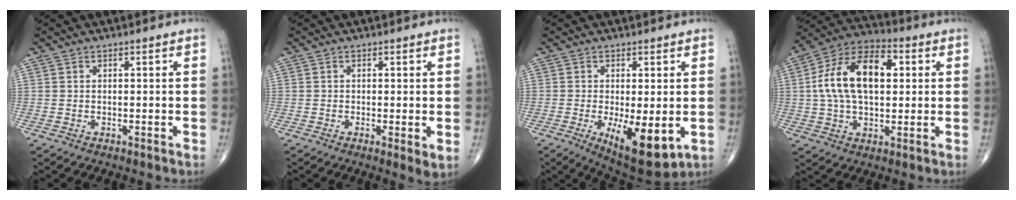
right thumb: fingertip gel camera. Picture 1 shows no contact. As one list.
[{"total": 2.6, "force": [-0.2, 0.6, 2.5], "torque": [-0.045, -0.013, -0.008]}, {"total": 11.1, "force": [-2.7, 4.1, 9.9], "torque": [-0.150, -0.025, -0.027]}, {"total": 17.0, "force": [2.6, 9.7, 13.7], "torque": [-0.237, 0.024, 0.040]}]